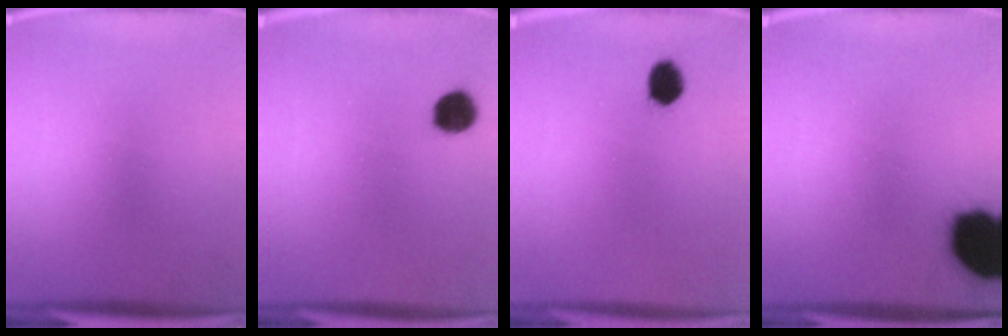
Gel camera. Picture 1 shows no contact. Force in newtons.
{"total": 5.5}
{"total": 4.6}
{"total": 18.6}